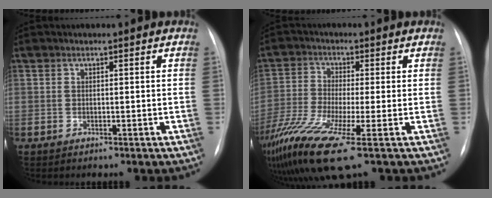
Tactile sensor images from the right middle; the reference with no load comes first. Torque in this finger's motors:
{"motor_torque": [1.44, -0.70, 0.88, 0.21]}